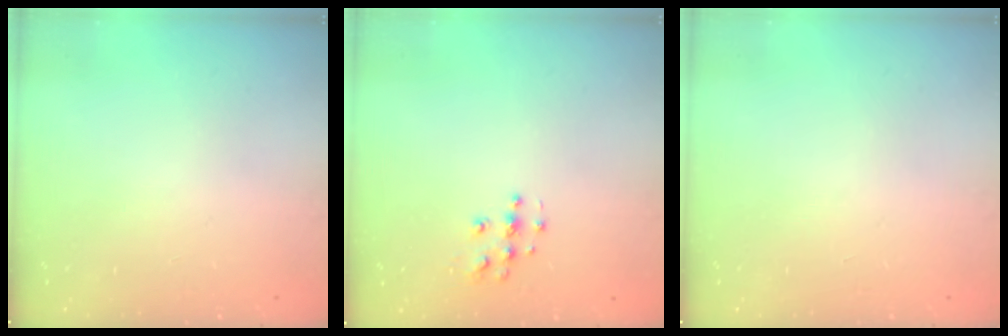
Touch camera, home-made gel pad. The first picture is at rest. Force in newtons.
{"total": 5.9, "press": 5.9, "slide": 0.1}
{"total": 0.0}